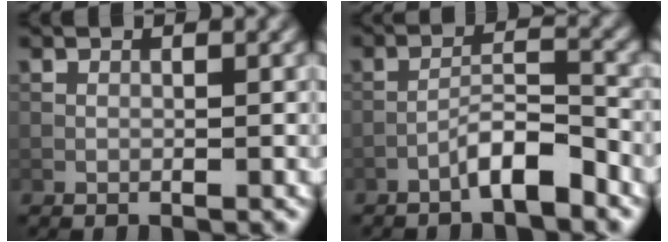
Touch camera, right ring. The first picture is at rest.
{"total": 3.9, "force": [-2.7, 0.7, 2.7], "torque": [-0.048, 0.016, -0.054]}